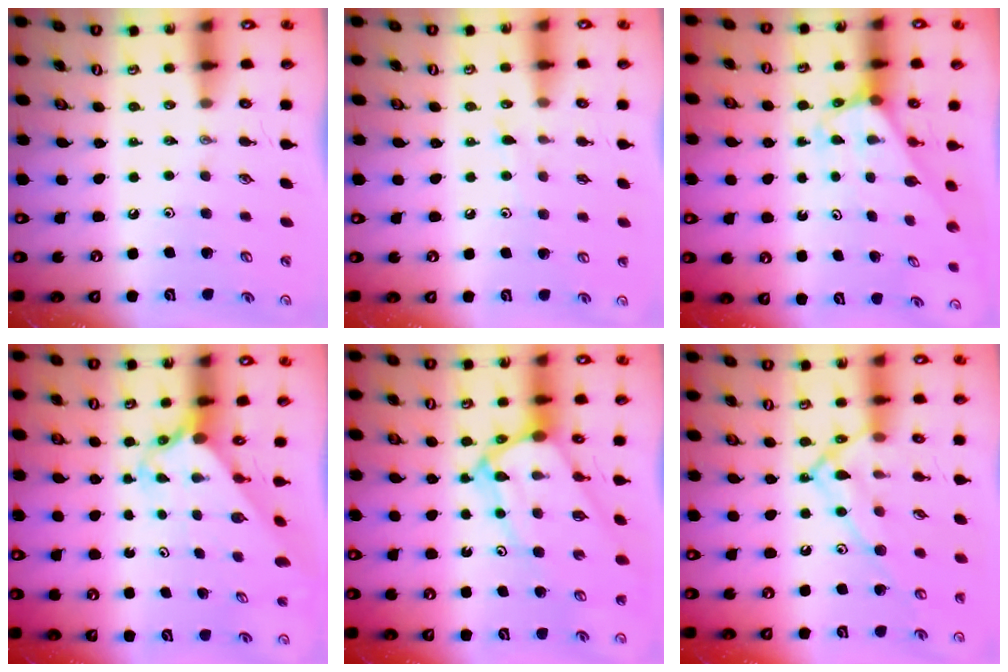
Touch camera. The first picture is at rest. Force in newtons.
{"total": 7.9, "press": 7.9, "slide": 0.6}
{"total": 2.5, "press": 2.5, "slide": 0.2}
{"total": 2.5, "press": 2.5, "slide": 0.3}
{"total": 11.2, "press": 11.1, "slide": 1.1}
{"total": 13.3, "press": 13.3, "slide": 1.1}